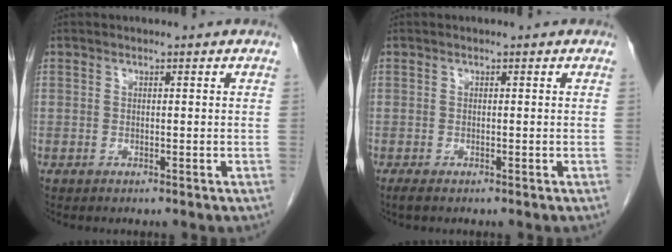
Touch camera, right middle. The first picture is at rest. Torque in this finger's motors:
{"motor_torque": [0.30, -0.11, 0.01, 0.01]}